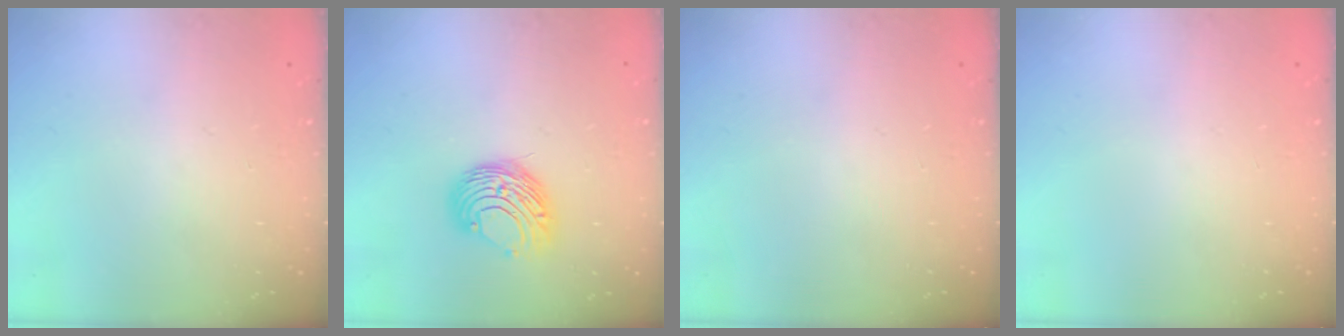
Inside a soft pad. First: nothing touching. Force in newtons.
{"total": 9.7, "press": 9.7, "slide": 1.0}
{"total": 0.0}
{"total": 0.0}